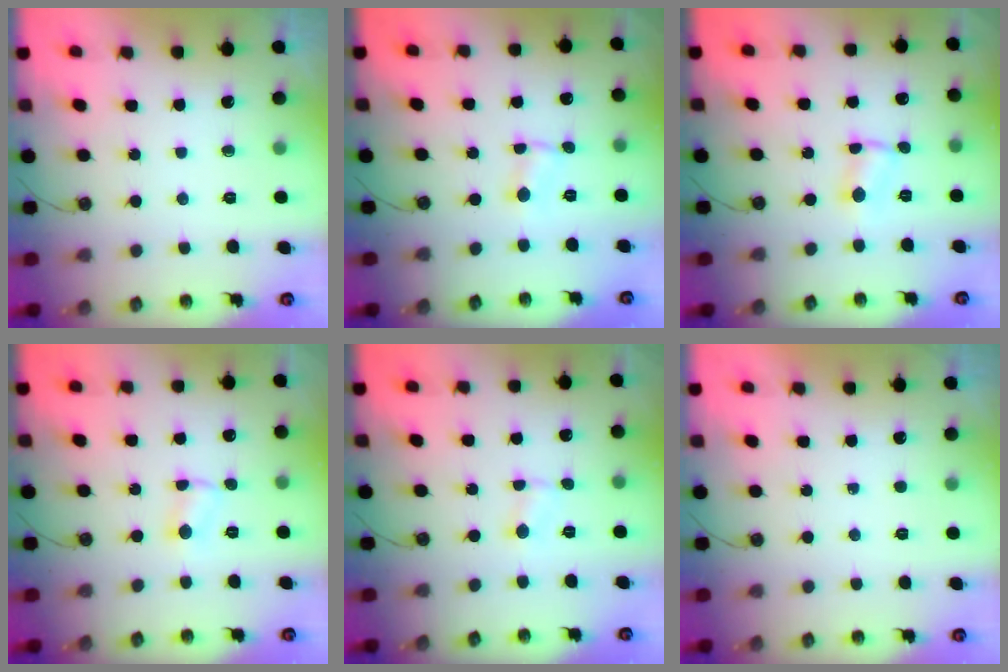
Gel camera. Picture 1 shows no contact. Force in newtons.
{"total": 0.8, "press": 0.8, "slide": 0.1}
{"total": 2.0, "press": 2.0, "slide": 0.3}
{"total": 2.9, "press": 2.9, "slide": 0.6}
{"total": 0.9, "press": 0.9, "slide": 0.3}
{"total": 0.0}